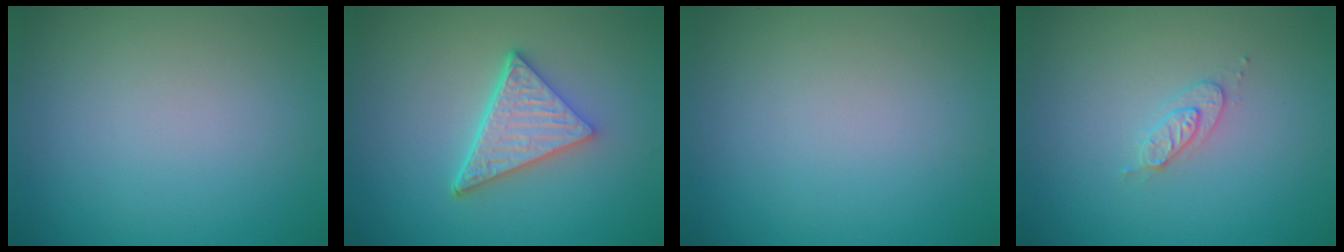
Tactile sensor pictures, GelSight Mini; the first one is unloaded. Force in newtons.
{"total": 5.0, "press": 3.7, "slide": 3.4}
{"total": 0.0}
{"total": 1.7, "press": 1.6, "slide": 0.2}